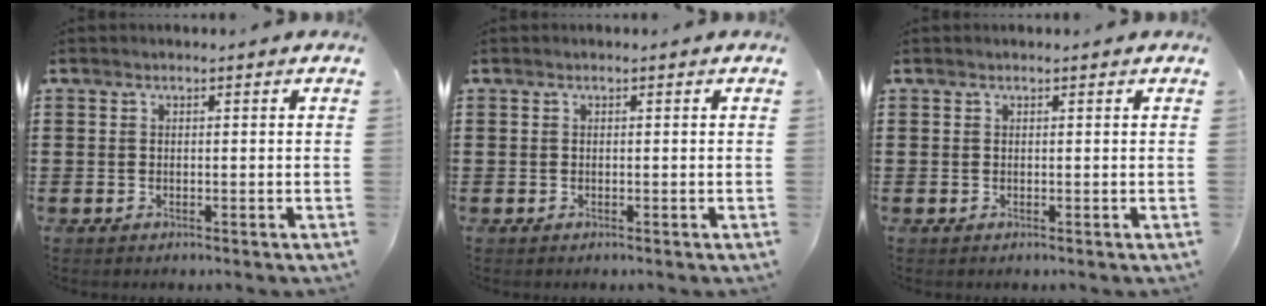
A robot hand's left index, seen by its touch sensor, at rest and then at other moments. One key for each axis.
{"total": 0.0}
{"total": 0.0}